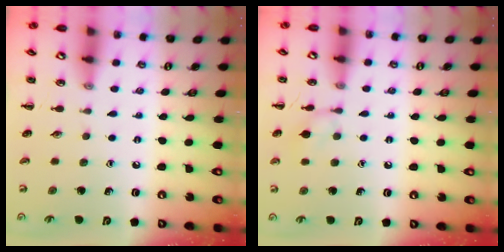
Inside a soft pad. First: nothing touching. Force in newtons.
{"total": 6.9, "press": 6.6, "slide": 2.0}